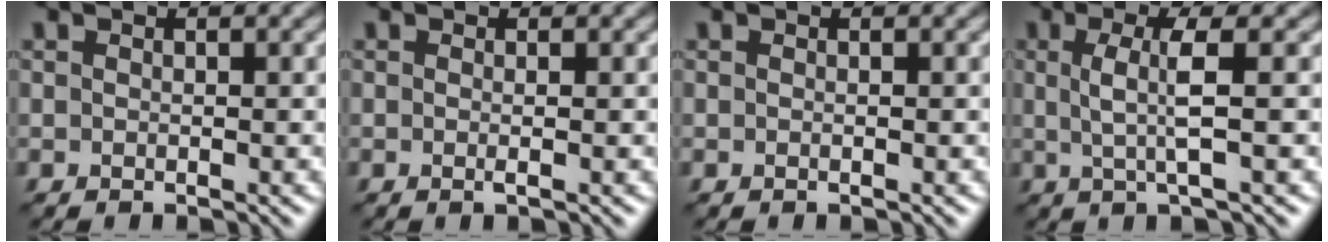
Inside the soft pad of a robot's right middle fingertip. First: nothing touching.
{"total": 0.9, "force": [-0.1, 0.2, 0.9], "torque": [-0.013, -0.002, -0.004]}
{"total": 0.0}
{"total": 3.7, "force": [0.3, 0.7, 3.7], "torque": [-0.071, 0.000, 0.005]}